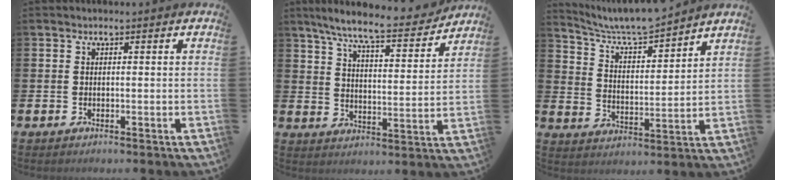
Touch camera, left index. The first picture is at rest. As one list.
[{"total": 8.5, "force": [7.6, 0.7, 3.6], "torque": [-0.093, -0.047, 0.130]}, {"total": 7.0, "force": [6.7, 0.6, 1.9], "torque": [-0.069, -0.048, 0.116]}]